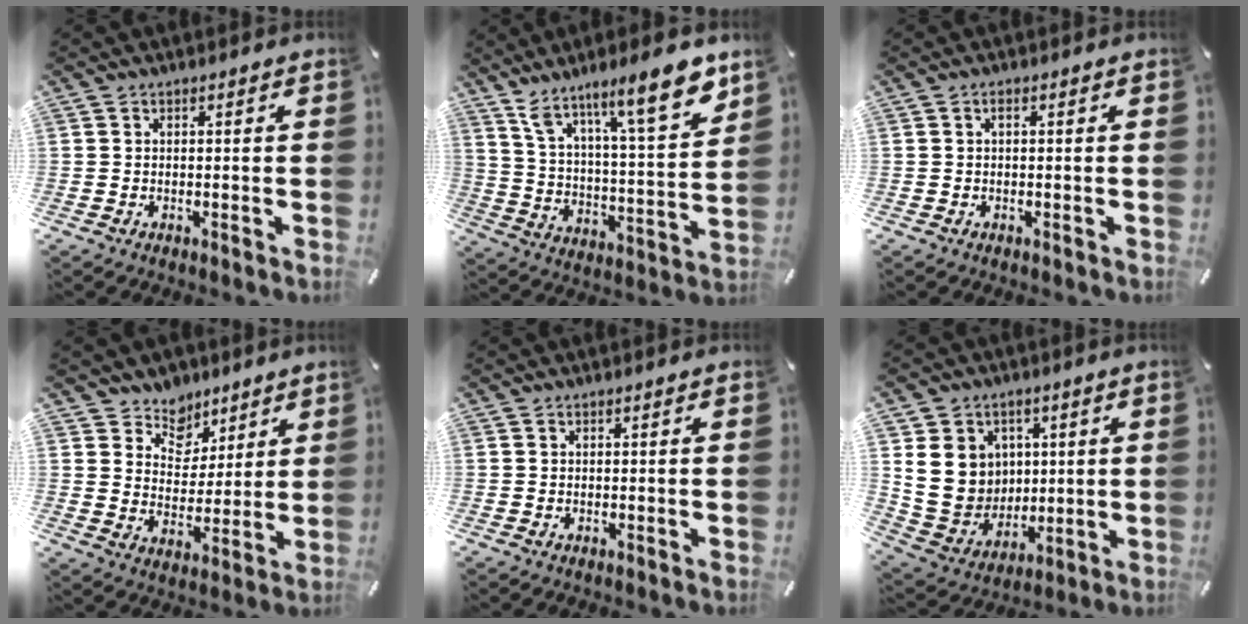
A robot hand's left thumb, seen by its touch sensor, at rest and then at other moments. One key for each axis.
{"total": 14.9, "fx": 12.1, "fy": 2.8, "fz": 8.3, "tx": -0.151, "ty": -0.077, "tz": 0.203}
{"total": 0.8, "fx": 0.0, "fy": 0.2, "fz": 0.7, "tx": -0.016, "ty": -0.001, "tz": 0.000}
{"total": 8.3, "fx": 5.2, "fy": 6.4, "fz": -0.1, "tx": -0.010, "ty": -0.053, "tz": 0.099}
{"total": 0.0}
{"total": 14.0, "fx": 3.2, "fy": 12.8, "fz": 4.8, "tx": -0.106, "ty": -0.021, "tz": 0.068}